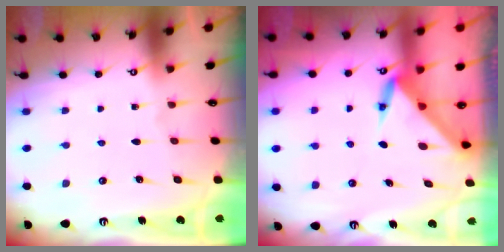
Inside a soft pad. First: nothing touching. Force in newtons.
{"total": 3.5, "press": 3.5, "slide": 0.1}